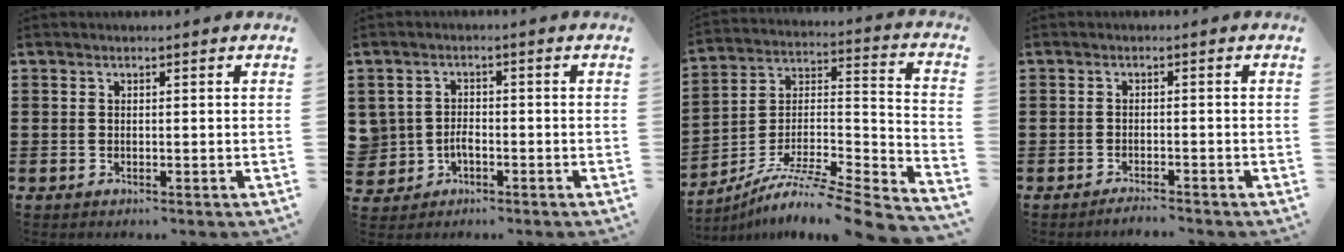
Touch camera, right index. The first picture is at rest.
{"total": 2.5, "force": [-0.9, 2.1, 1.0], "torque": [-0.035, -0.001, -0.022]}
{"total": 8.0, "force": [-6.3, 0.8, 4.9], "torque": [-0.085, -0.005, -0.126]}
{"total": 1.6, "force": [-1.5, 0.0, 0.4], "torque": [-0.009, 0.001, -0.029]}